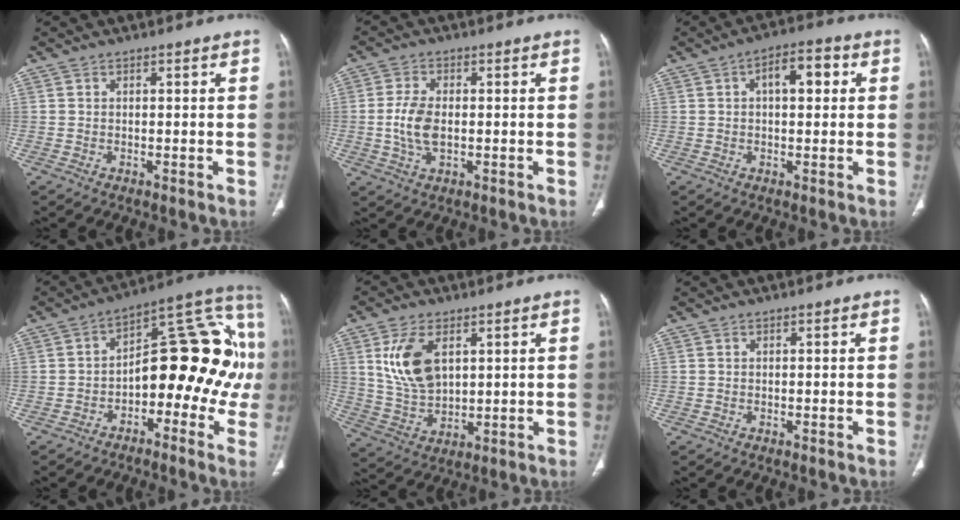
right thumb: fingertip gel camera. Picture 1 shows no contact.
{"total": 6.7, "force": [-0.5, 3.8, 5.5], "torque": [-0.119, 0.001, -0.009]}
{"total": 6.8, "force": [1.6, 3.4, 5.7], "torque": [-0.070, 0.016, 0.017]}
{"total": 21.1, "force": [-2.5, 11.3, 17.7], "torque": [-0.203, 0.066, -0.041]}
{"total": 11.0, "force": [3.7, 6.3, 8.2], "torque": [-0.154, -0.014, 0.081]}
{"total": 0.0}